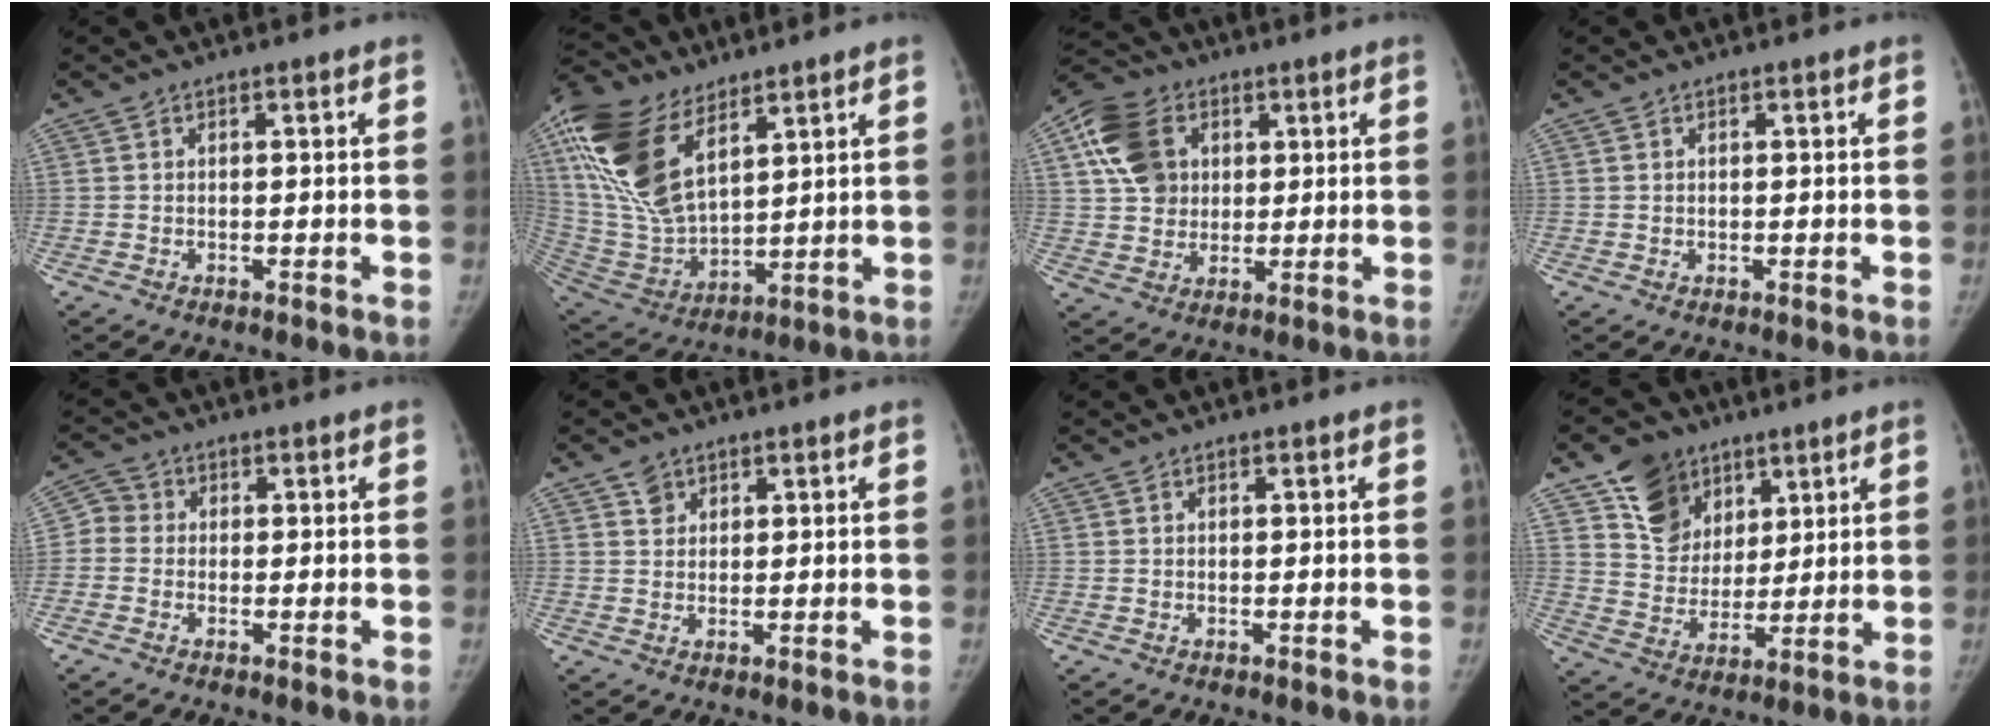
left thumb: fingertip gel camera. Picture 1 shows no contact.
{"total": 21.6, "force": [11.3, 10.7, 15.0], "torque": [-0.317, -0.035, 0.229]}
{"total": 12.9, "force": [4.1, 10.2, 6.6], "torque": [-0.109, 0.000, 0.070]}
{"total": 0.0}
{"total": 3.2, "force": [-0.3, 3.1, 0.9], "torque": [0.000, 0.005, -0.020]}
{"total": 2.2, "force": [1.4, 1.6, 0.4], "torque": [0.007, -0.015, 0.022]}
{"total": 0.0}
{"total": 11.8, "force": [7.0, 8.8, 3.6], "torque": [-0.028, -0.046, 0.130]}